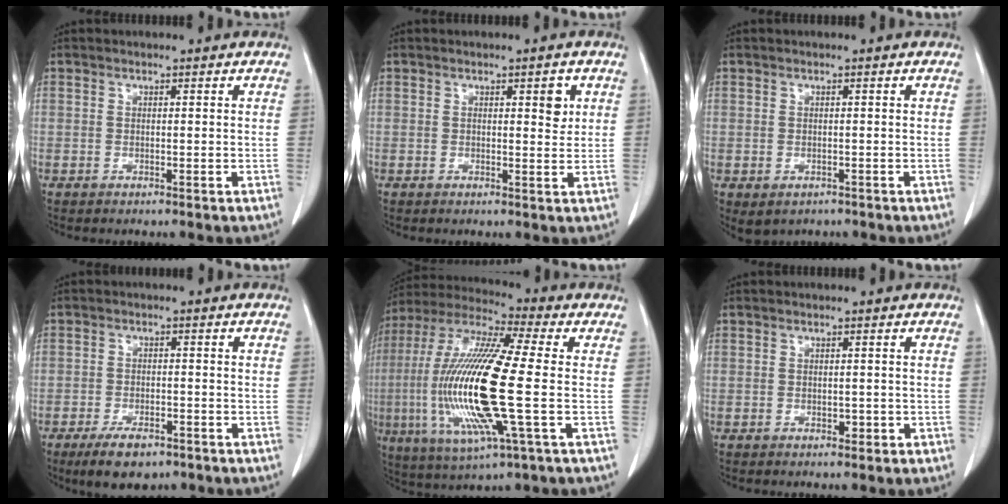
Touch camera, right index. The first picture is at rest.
{"total": 2.5, "force": [0.9, 0.9, 2.2], "torque": [-0.028, -0.003, 0.013]}
{"total": 2.5, "force": [-1.3, 1.7, 1.2], "torque": [-0.023, -0.005, -0.009]}
{"total": 5.9, "force": [-4.1, 2.5, 3.5], "torque": [-0.062, -0.003, -0.064]}
{"total": 20.7, "force": [-2.7, 1.8, 20.4], "torque": [-0.440, -0.013, -0.054]}
{"total": 1.1, "force": [-0.5, 0.7, 0.7], "torque": [-0.009, 0.001, -0.002]}